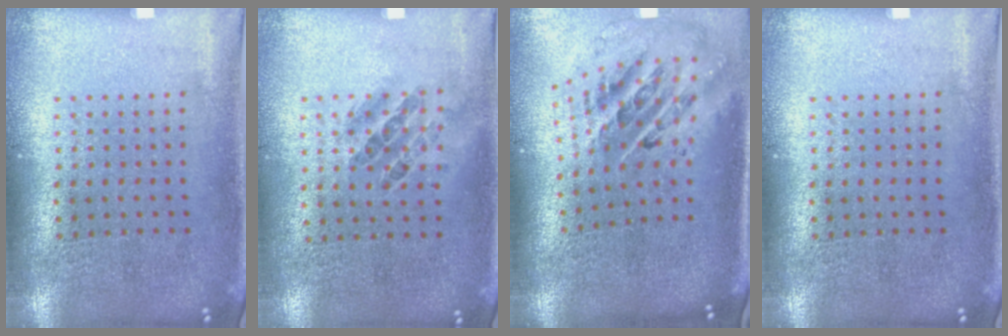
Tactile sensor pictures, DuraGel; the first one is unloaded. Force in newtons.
{"total": 0.9, "press": 0.8, "slide": 0.5}
{"total": 2.3, "press": 1.6, "slide": 1.7}
{"total": 0.0}